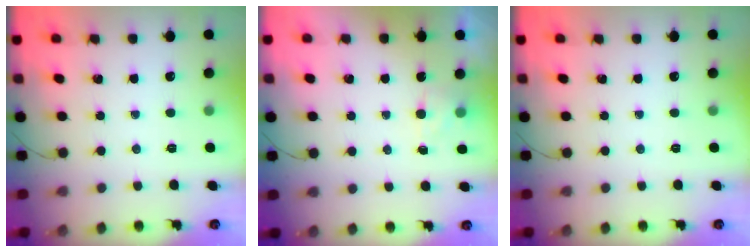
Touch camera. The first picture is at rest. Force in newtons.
{"total": 4.1, "press": 4.0, "slide": 1.2}
{"total": 0.0}